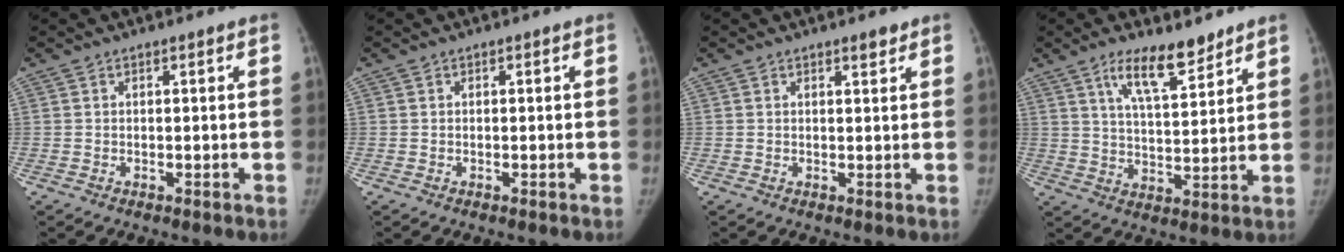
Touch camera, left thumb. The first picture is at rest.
{"total": 0.0}
{"total": 1.6, "force": [1.2, 0.5, 0.9], "torque": [-0.007, -0.009, 0.019]}
{"total": 9.8, "force": [6.9, 3.1, 6.3], "torque": [-0.086, -0.046, 0.122]}